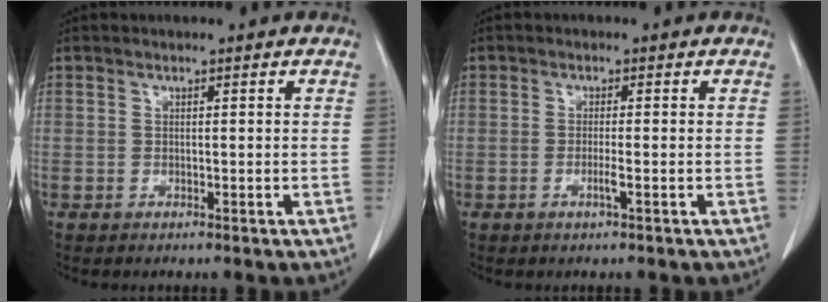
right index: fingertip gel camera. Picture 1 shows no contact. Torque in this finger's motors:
{"motor_torque": [-0.14, 0.01, -0.03, -0.01]}